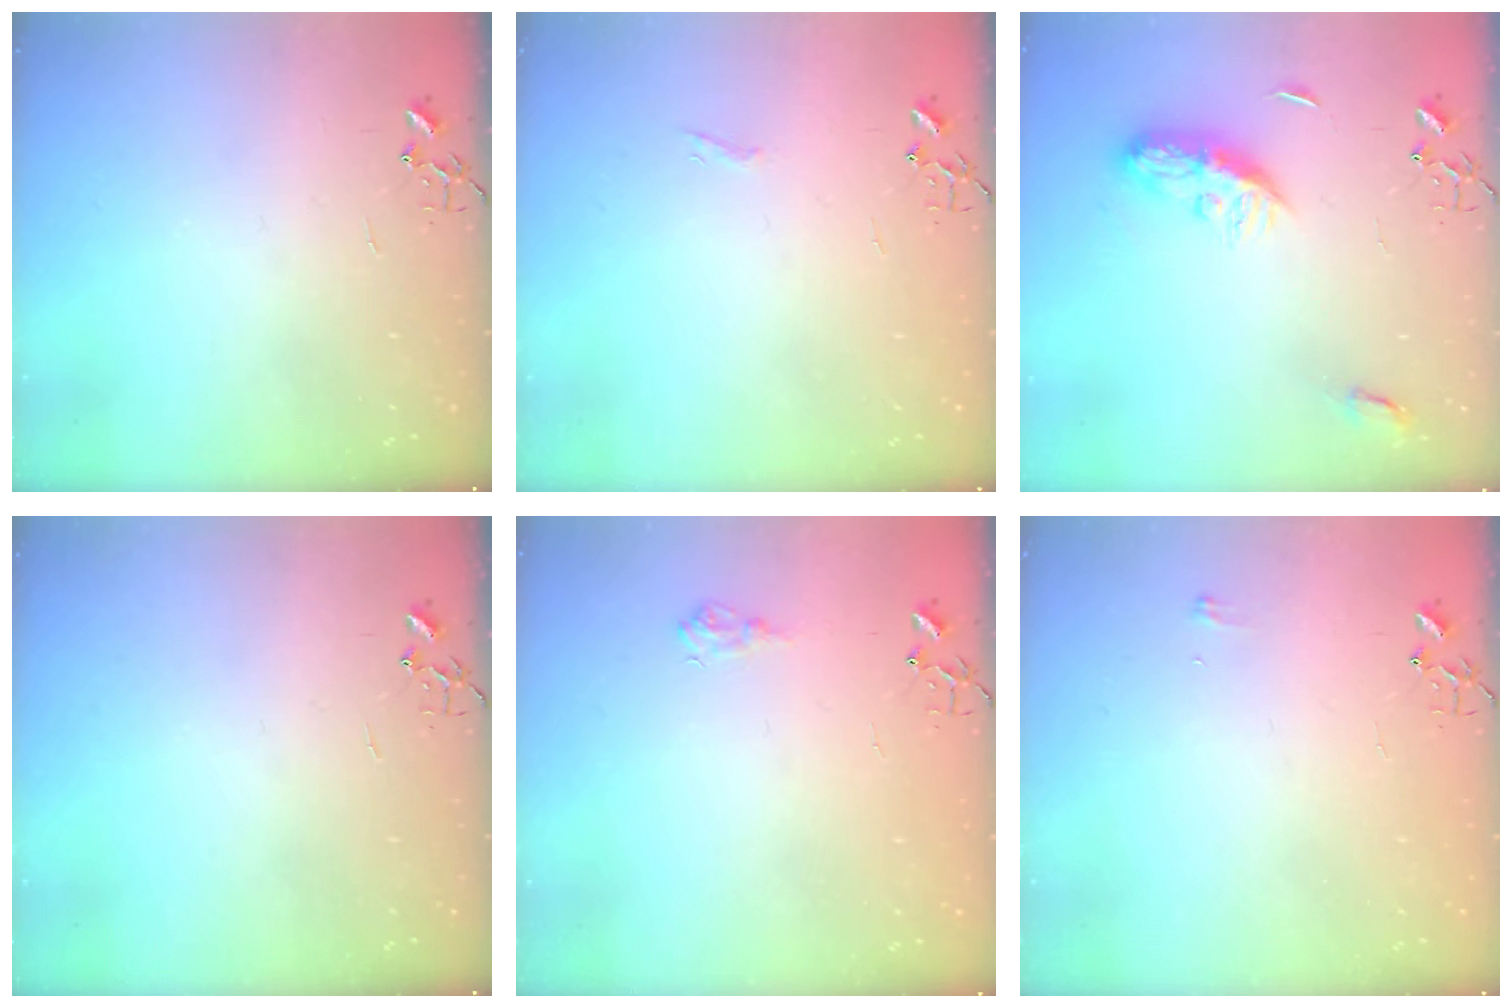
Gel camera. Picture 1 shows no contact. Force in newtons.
{"total": 3.4, "press": 3.4, "slide": 0.3}
{"total": 9.0, "press": 9.0, "slide": 0.1}
{"total": 0.0}
{"total": 7.3, "press": 7.3, "slide": 0.4}
{"total": 4.3, "press": 4.3, "slide": 0.5}